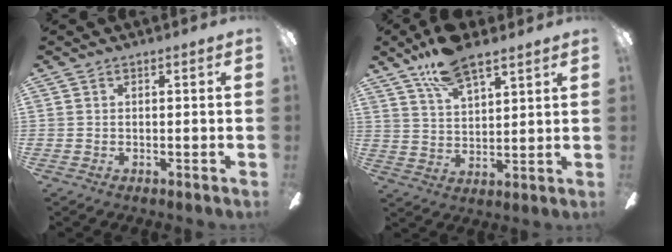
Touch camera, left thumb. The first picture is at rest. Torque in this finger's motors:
{"motor_torque": [1.62, 0.70, 1.18, -1.03, 0.08]}